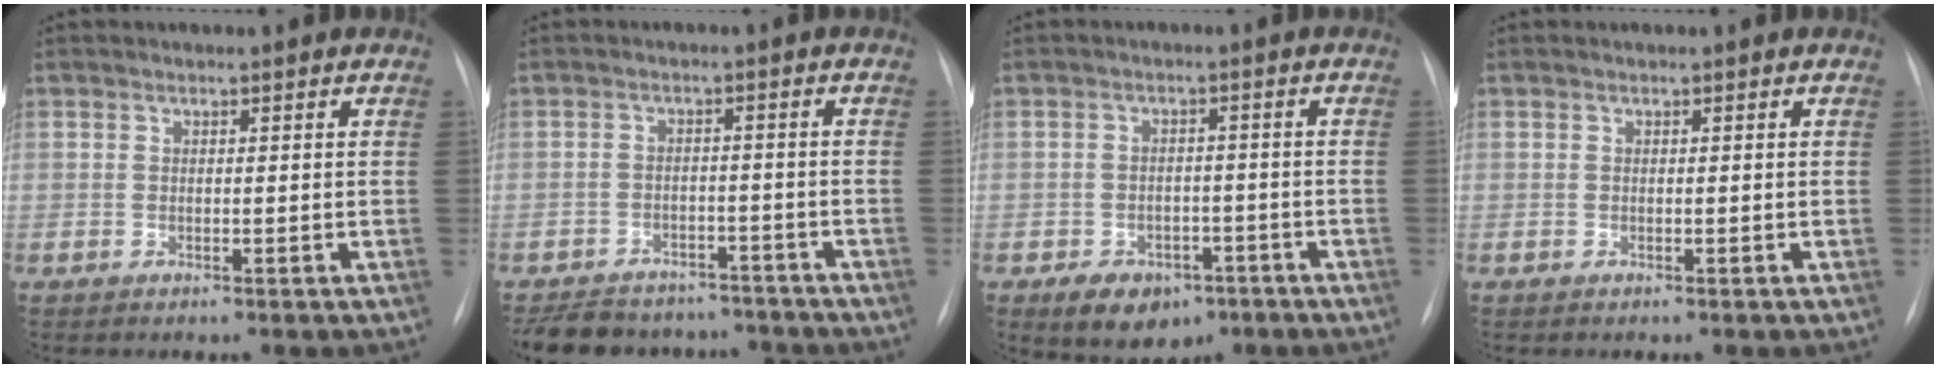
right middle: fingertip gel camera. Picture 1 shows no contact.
{"total": 13.5, "force": [-11.8, 5.6, 3.5], "torque": [-0.068, 0.008, -0.156]}
{"total": 7.5, "force": [-4.4, 4.9, 3.6], "torque": [-0.055, 0.007, -0.057]}
{"total": 0.0}